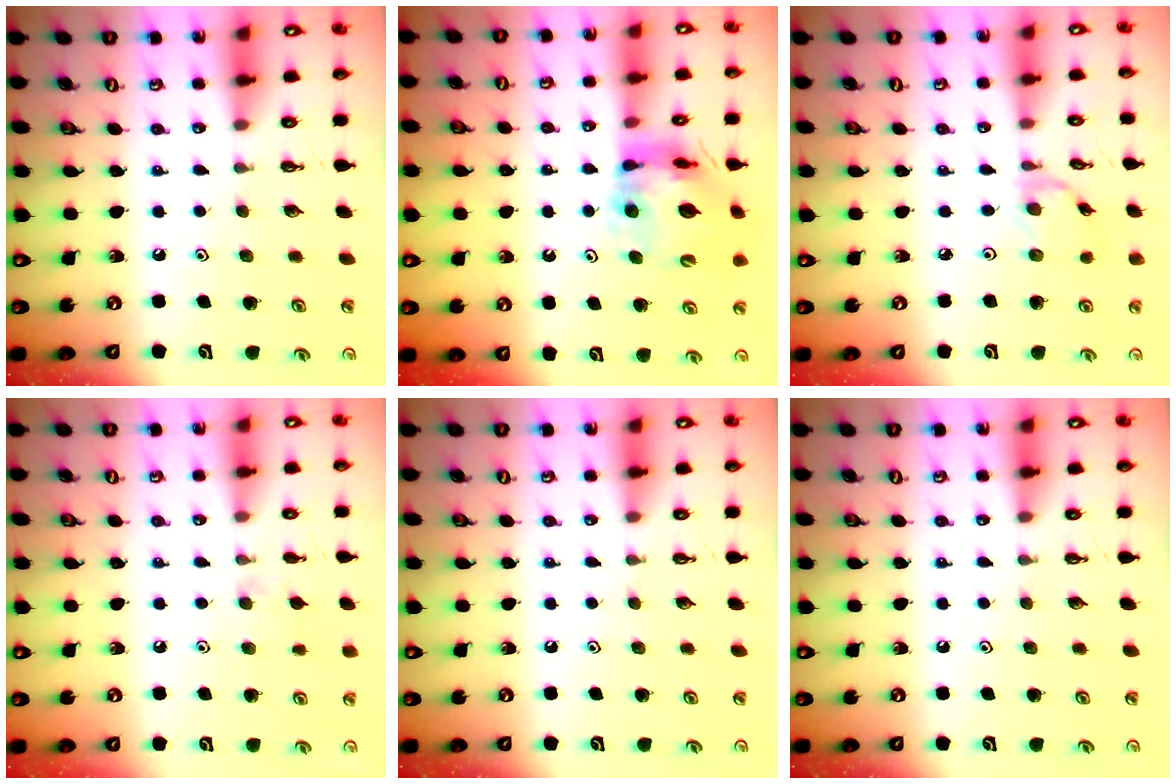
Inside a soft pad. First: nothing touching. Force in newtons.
{"total": 14.4, "press": 14.3, "slide": 1.6}
{"total": 2.4, "press": 2.4, "slide": 0.1}
{"total": 4.8, "press": 4.8, "slide": 0.7}
{"total": 0.0}
{"total": 0.0}